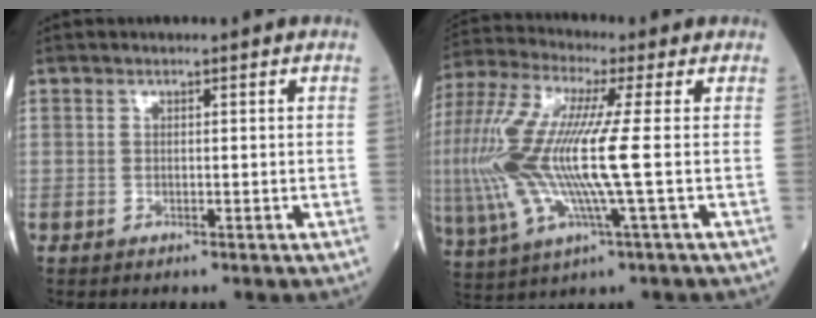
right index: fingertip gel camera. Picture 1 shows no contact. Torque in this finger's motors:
{"motor_torque": [1.96, -0.18, 1.05, 0.21]}